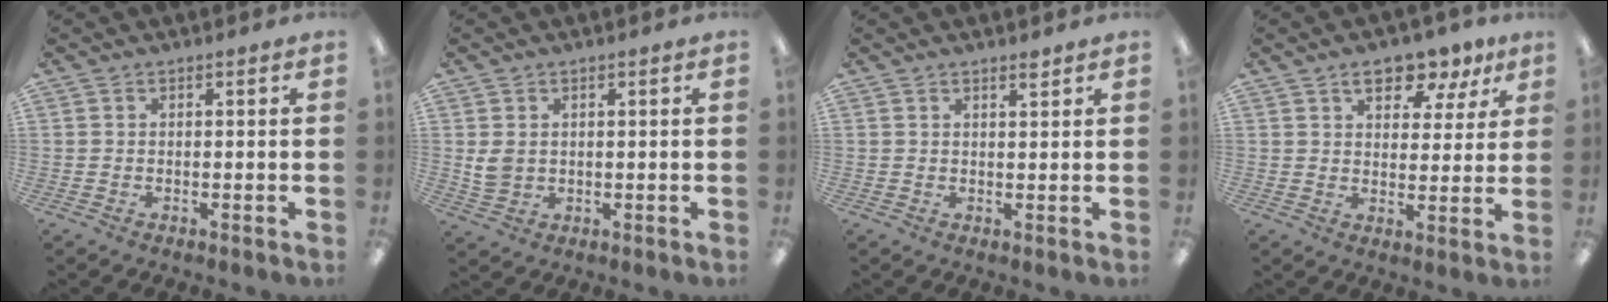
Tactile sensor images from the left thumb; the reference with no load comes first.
{"total": 3.8, "force": [1.0, 2.9, 2.3], "torque": [-0.052, 0.001, 0.019]}
{"total": 1.7, "force": [1.6, 0.1, 0.6], "torque": [-0.006, -0.006, 0.027]}
{"total": 8.8, "force": [6.1, 4.3, 4.8], "torque": [-0.054, -0.028, 0.101]}